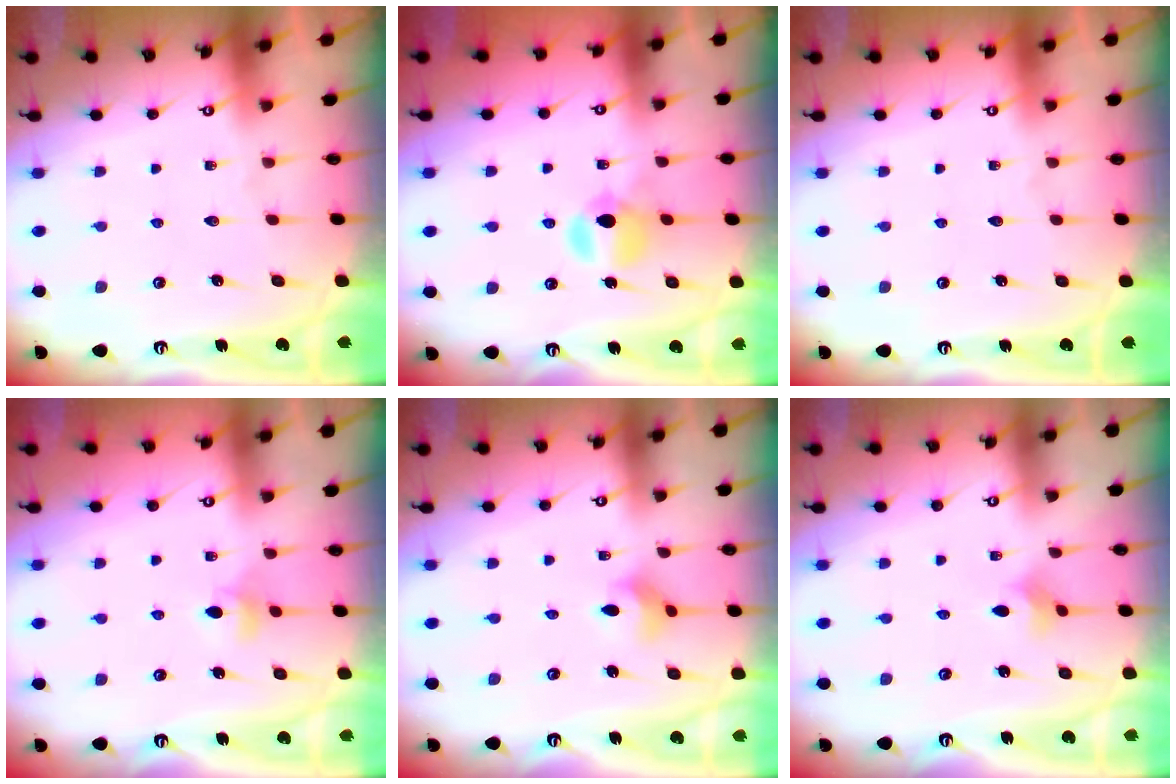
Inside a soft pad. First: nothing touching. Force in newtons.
{"total": 7.8, "press": 7.7, "slide": 0.7}
{"total": 0.0}
{"total": 5.2, "press": 5.1, "slide": 1.0}
{"total": 4.6, "press": 4.5, "slide": 0.9}
{"total": 3.0, "press": 2.9, "slide": 0.5}